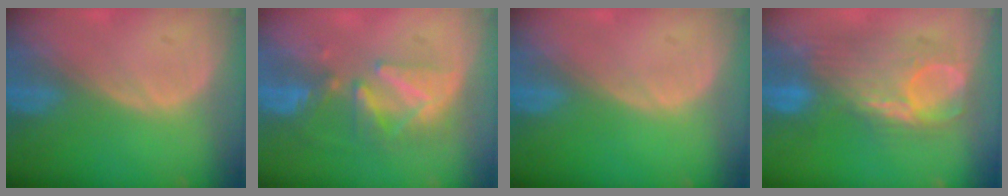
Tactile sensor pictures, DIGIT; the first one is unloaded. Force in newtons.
{"total": 8.2, "press": 7.6, "slide": 3.1}
{"total": 0.0}
{"total": 9.1, "press": 9.0, "slide": 1.4}